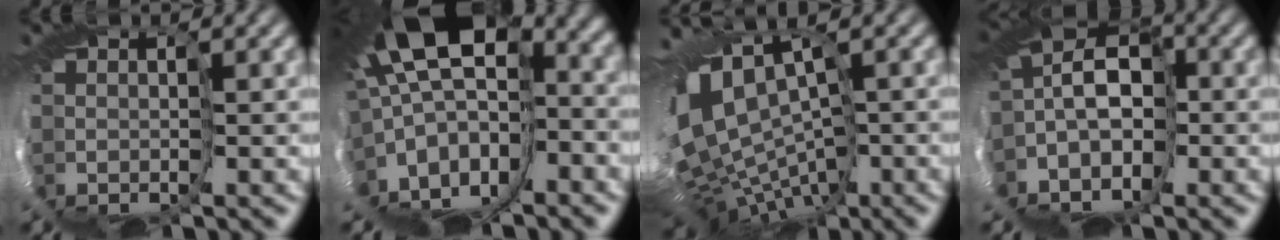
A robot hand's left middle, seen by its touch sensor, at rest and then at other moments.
{"total": 10.7, "force": [-3.2, 3.7, 9.5], "torque": [-0.185, -0.011, -0.018]}
{"total": 8.2, "force": [-2.0, 3.6, 7.1], "torque": [-0.154, -0.001, 0.009]}
{"total": 4.6, "force": [-2.5, 2.6, 2.8], "torque": [-0.063, 0.020, -0.056]}